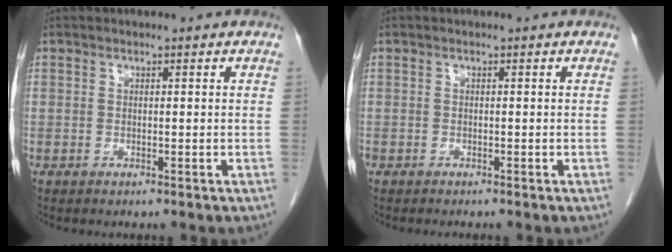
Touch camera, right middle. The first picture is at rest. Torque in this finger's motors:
{"motor_torque": [0.14, -0.08, 0.00, 0.01]}